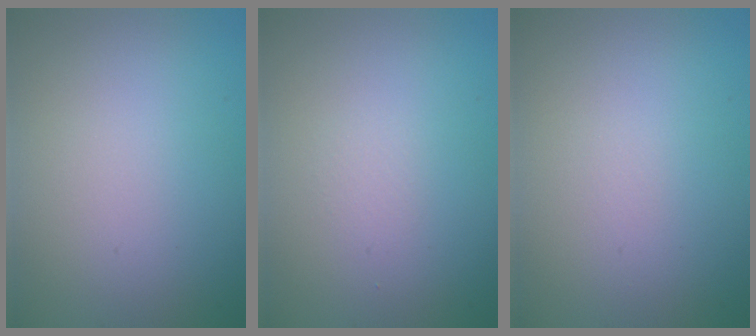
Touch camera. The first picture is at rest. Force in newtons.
{"total": 0.5, "press": 0.5, "slide": 0.1}
{"total": 0.0}